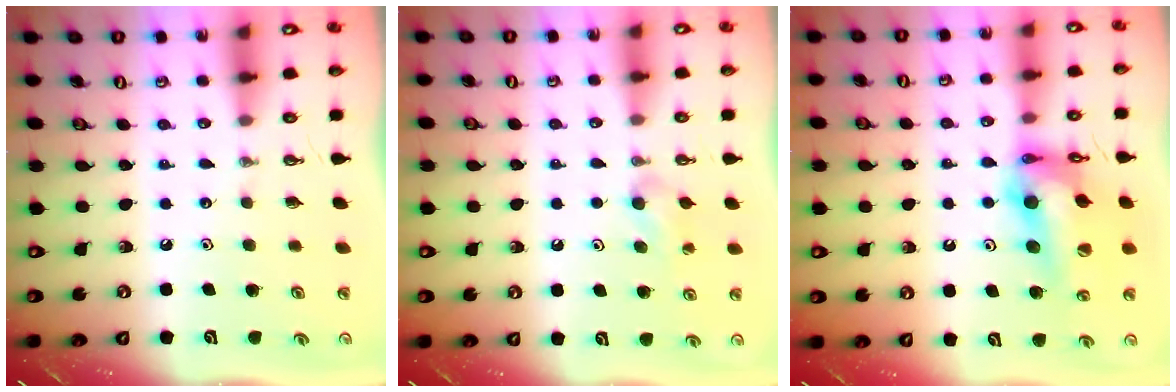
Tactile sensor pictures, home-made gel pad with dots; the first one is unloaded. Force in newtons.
{"total": 7.7, "press": 3.9, "slide": 6.6}
{"total": 18.5, "press": 17.8, "slide": 5.3}